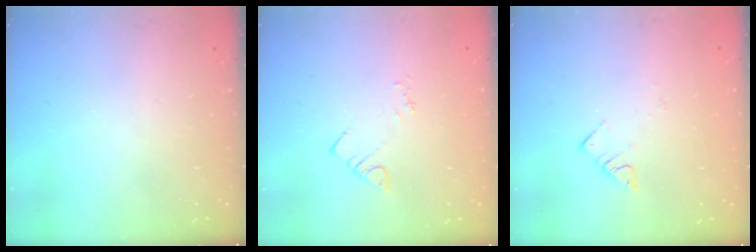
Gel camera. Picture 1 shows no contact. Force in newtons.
{"total": 2.9, "press": 2.8, "slide": 0.4}
{"total": 3.3, "press": 3.2, "slide": 0.4}